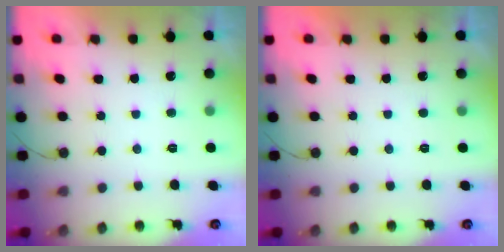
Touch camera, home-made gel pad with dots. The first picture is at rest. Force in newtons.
{"total": 0.0}